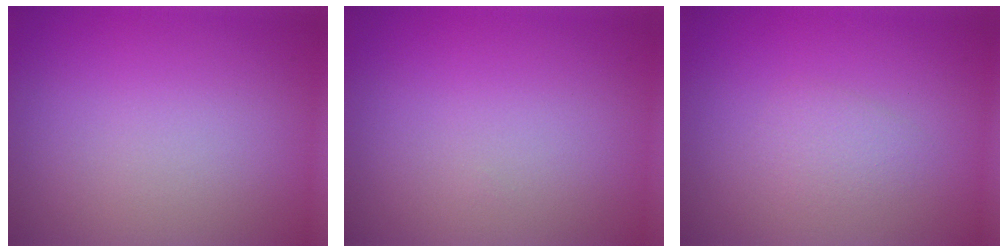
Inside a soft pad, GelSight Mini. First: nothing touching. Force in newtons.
{"total": 0.0}
{"total": 1.4, "press": 1.4, "slide": 0.0}